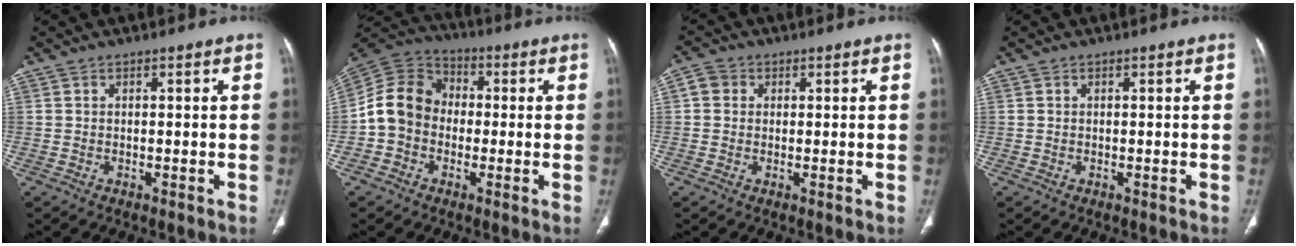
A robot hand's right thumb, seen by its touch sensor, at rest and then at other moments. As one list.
[{"total": 11.0, "force": [-1.3, 9.4, 5.7], "torque": [-0.094, 0.036, -0.038]}, {"total": 2.9, "force": [0.6, 2.7, 1.0], "torque": [-0.006, 0.006, 0.007]}, {"total": 0.0}]